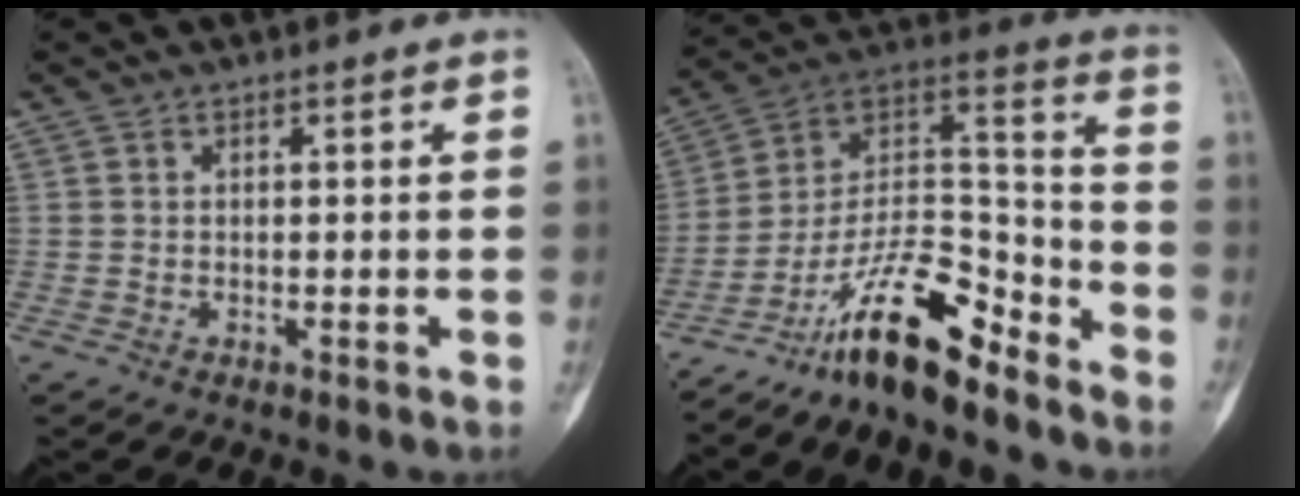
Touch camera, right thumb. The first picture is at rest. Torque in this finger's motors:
{"motor_torque": [0.61, 0.51, 1.63, -1.14, 0.14]}